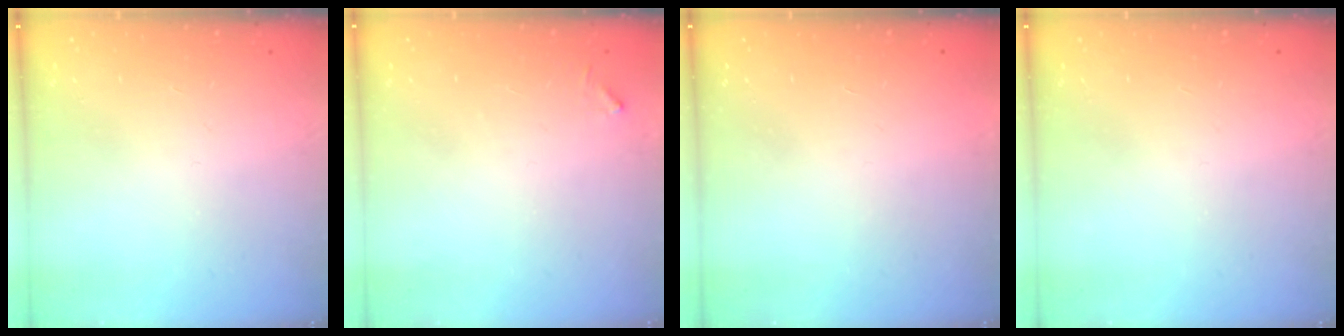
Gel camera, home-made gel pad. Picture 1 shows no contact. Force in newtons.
{"total": 6.0, "press": 6.0, "slide": 0.3}
{"total": 1.6, "press": 1.6, "slide": 0.1}
{"total": 0.0}